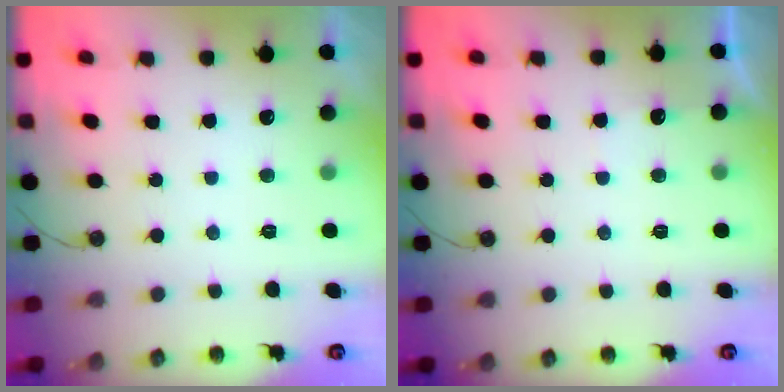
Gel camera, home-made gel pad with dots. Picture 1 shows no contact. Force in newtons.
{"total": 2.1, "press": 2.1, "slide": 0.4}